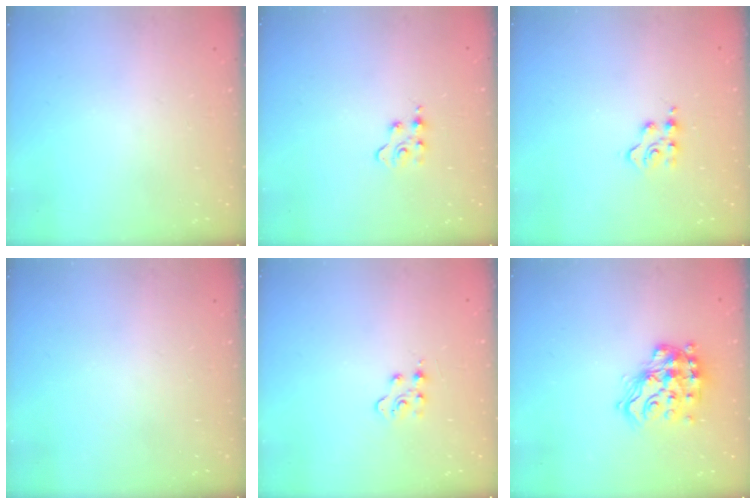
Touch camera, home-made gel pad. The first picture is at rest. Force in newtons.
{"total": 3.0, "press": 3.0, "slide": 0.3}
{"total": 3.3, "press": 3.3, "slide": 0.6}
{"total": 0.0}
{"total": 3.3, "press": 3.3, "slide": 0.3}
{"total": 17.5, "press": 17.5, "slide": 1.0}